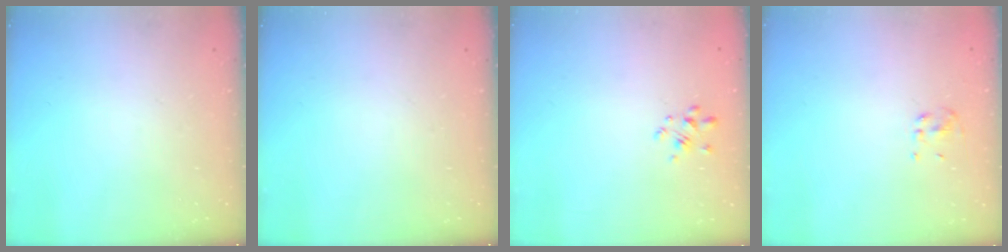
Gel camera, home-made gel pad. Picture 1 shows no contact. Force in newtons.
{"total": 0.0}
{"total": 2.3, "press": 2.1, "slide": 0.8}
{"total": 3.5, "press": 3.1, "slide": 1.7}